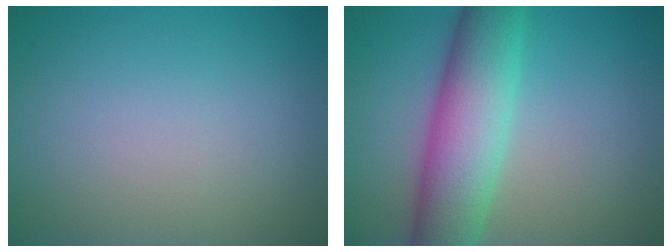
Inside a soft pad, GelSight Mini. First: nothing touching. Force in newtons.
{"total": 8.3, "press": 8.3, "slide": 0.2}